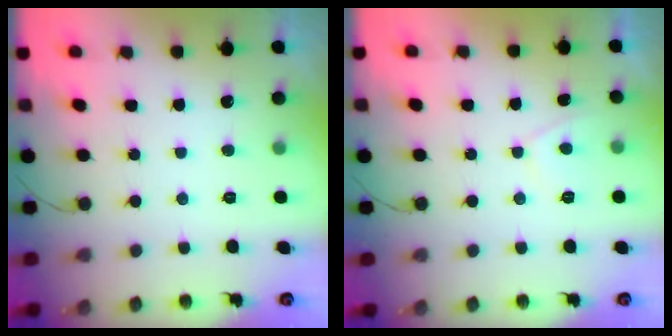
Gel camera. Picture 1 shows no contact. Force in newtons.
{"total": 2.4, "press": 2.3, "slide": 0.5}